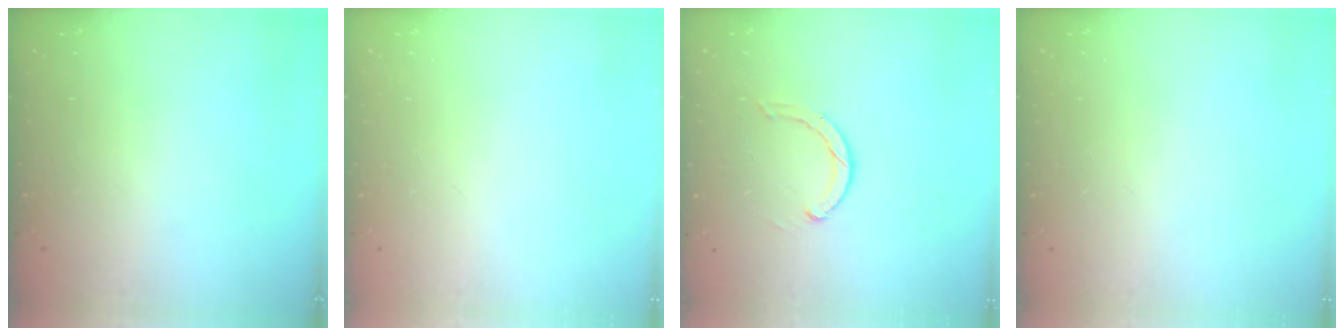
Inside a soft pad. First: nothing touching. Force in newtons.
{"total": 0.0}
{"total": 3.0, "press": 2.9, "slide": 0.5}
{"total": 0.0}